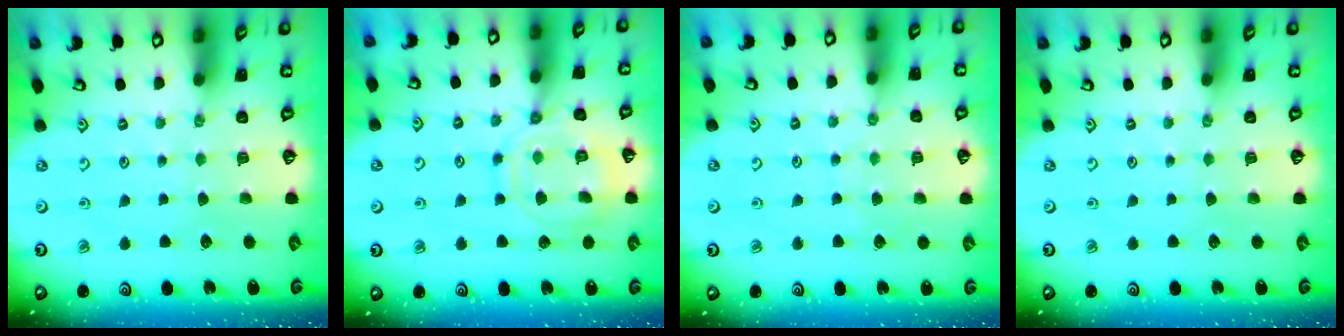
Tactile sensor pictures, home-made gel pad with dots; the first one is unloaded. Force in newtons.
{"total": 13.2, "press": 13.1, "slide": 1.2}
{"total": 3.6, "press": 3.6, "slide": 0.4}
{"total": 0.0}